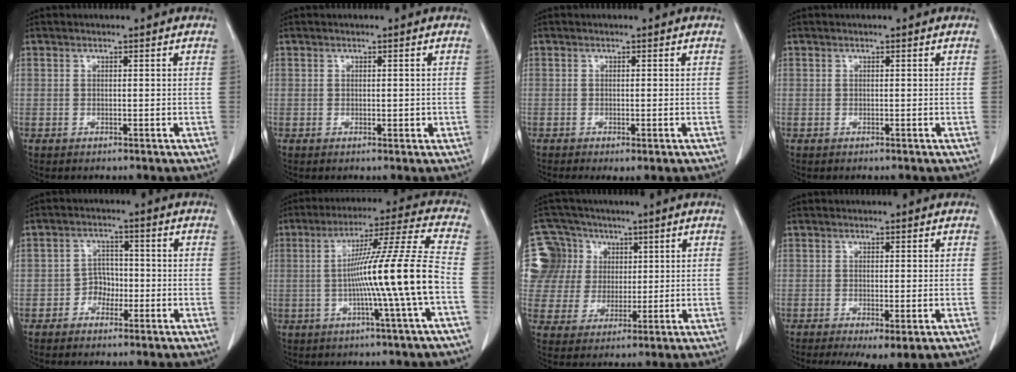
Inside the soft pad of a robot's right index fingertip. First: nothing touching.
{"total": 1.3, "force": [-0.1, 0.7, 1.1], "torque": [-0.015, -0.001, 0.002]}
{"total": 2.2, "force": [-1.1, 0.6, 1.8], "torque": [-0.030, -0.008, -0.012]}
{"total": 0.0}
{"total": 3.3, "force": [-1.5, 2.6, 1.3], "torque": [-0.016, 0.011, -0.029]}
{"total": 14.6, "force": [-2.8, -2.6, 14.1], "torque": [-0.231, 0.006, -0.052]}
{"total": 12.7, "force": [3.9, 11.9, 2.0], "torque": [-0.067, 0.054, 0.086]}
{"total": 5.4, "force": [-2.9, 1.4, 4.3], "torque": [-0.062, -0.018, -0.044]}